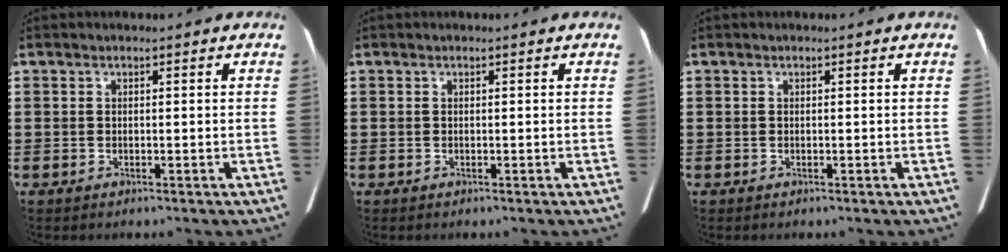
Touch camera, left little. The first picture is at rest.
{"total": 0.0}
{"total": 0.0}